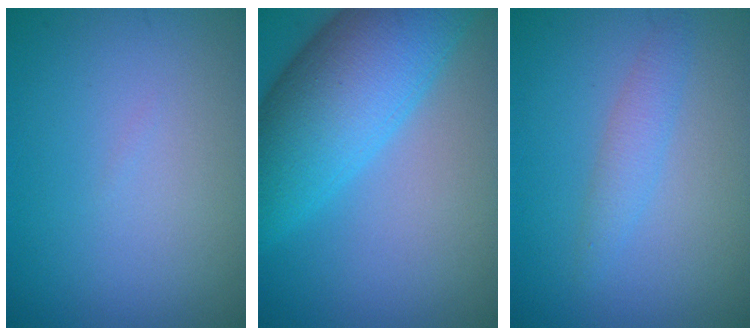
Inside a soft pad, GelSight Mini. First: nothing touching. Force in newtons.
{"total": 10.5, "press": 10.5, "slide": 0.4}
{"total": 1.8, "press": 1.8, "slide": 0.1}